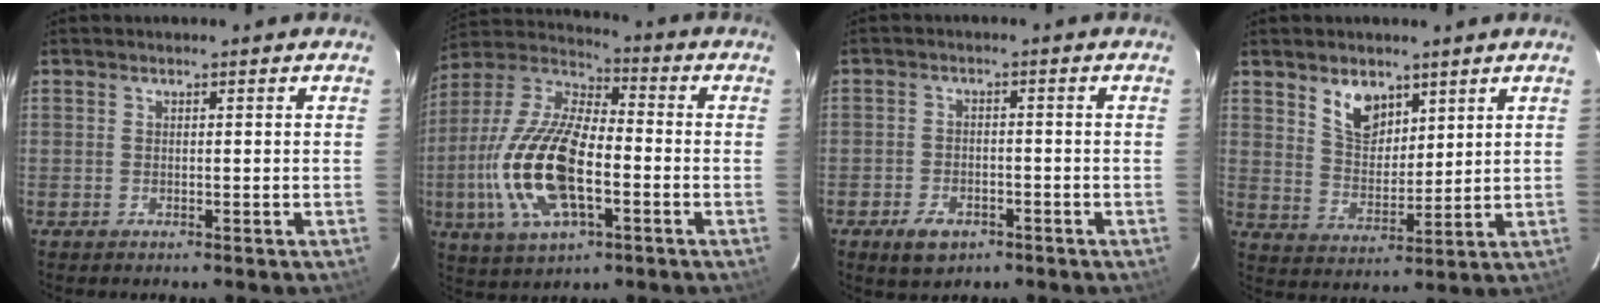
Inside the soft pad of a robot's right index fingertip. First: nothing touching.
{"total": 19.8, "force": [-4.7, 8.6, 17.2], "torque": [-0.370, -0.007, -0.089]}
{"total": 5.4, "force": [-3.2, 3.3, 2.8], "torque": [-0.070, 0.000, -0.049]}
{"total": 7.8, "force": [4.9, 4.6, 4.0], "torque": [-0.064, 0.006, 0.100]}